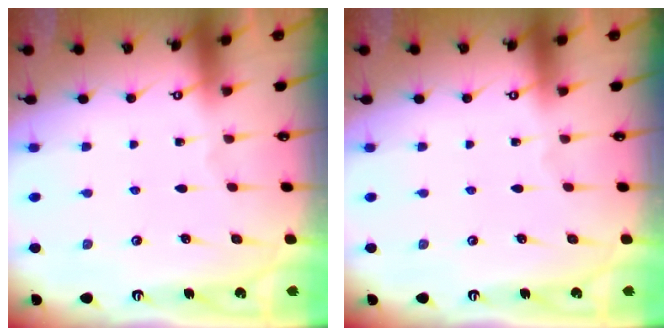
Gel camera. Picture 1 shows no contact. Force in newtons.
{"total": 0.0}